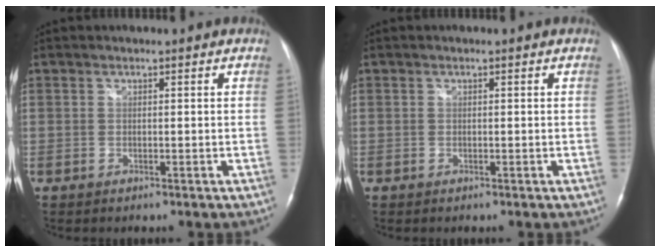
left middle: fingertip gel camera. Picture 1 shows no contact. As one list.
[{"total": 0.0}]